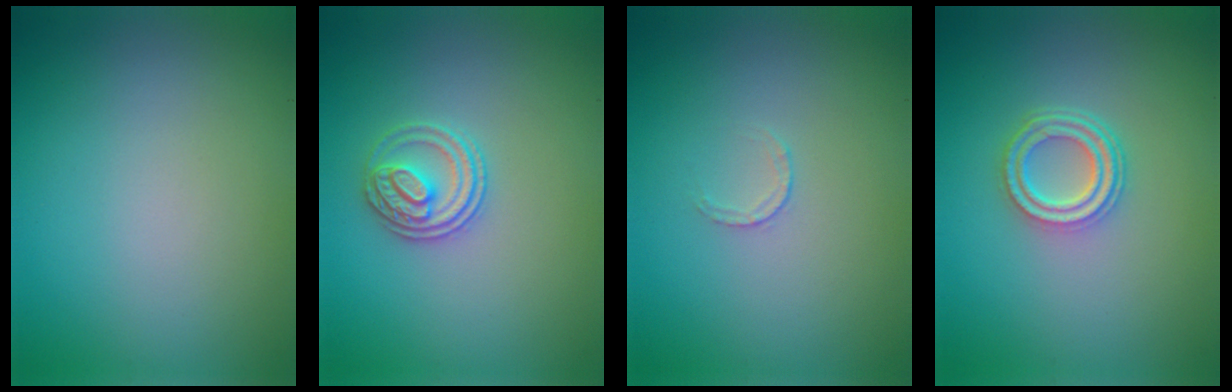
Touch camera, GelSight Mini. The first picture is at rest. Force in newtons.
{"total": 2.7, "press": 2.6, "slide": 0.7}
{"total": 0.6, "press": 0.4, "slide": 0.4}
{"total": 3.5, "press": 2.7, "slide": 2.3}